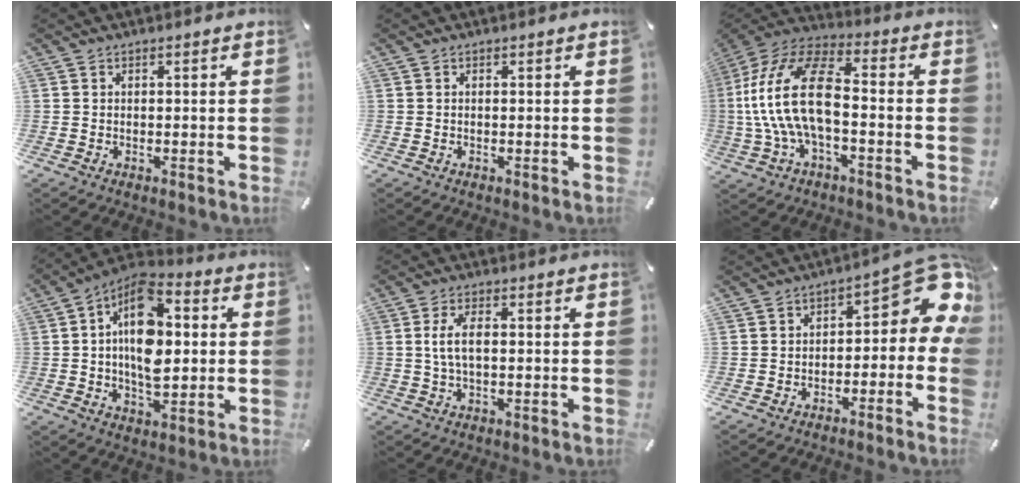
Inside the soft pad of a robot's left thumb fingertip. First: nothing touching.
{"total": 0.0}
{"total": 19.0, "force": [-2.0, 9.6, 16.3], "torque": [-0.342, 0.009, -0.036]}
{"total": 15.6, "force": [1.8, 9.5, 12.2], "torque": [-0.232, -0.010, 0.025]}
{"total": 5.4, "force": [0.4, 2.4, 4.9], "torque": [-0.113, 0.000, -0.002]}
{"total": 11.4, "force": [3.6, 5.7, 9.2], "torque": [-0.105, -0.036, 0.056]}